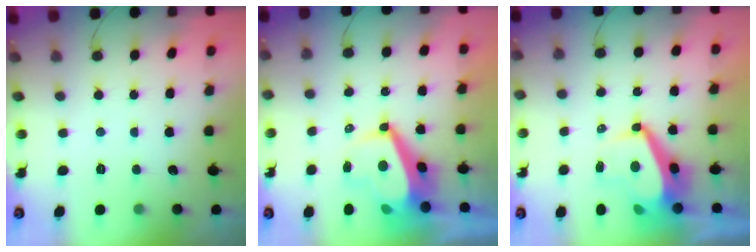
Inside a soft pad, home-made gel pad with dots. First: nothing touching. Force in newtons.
{"total": 9.1, "press": 9.1, "slide": 1.0}
{"total": 6.6, "press": 6.6, "slide": 0.5}